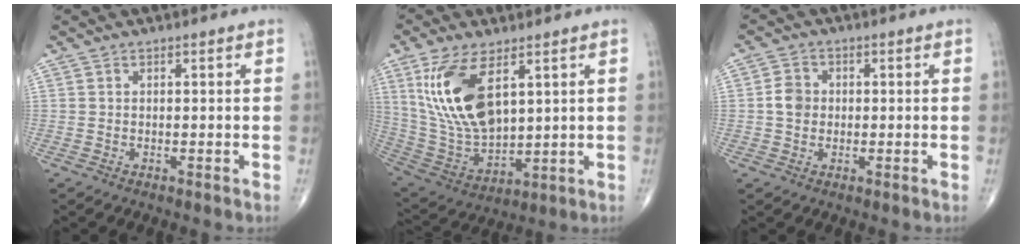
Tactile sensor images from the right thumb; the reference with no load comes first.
{"total": 17.0, "force": [6.4, 8.2, 13.5], "torque": [-0.258, -0.025, 0.139]}
{"total": 3.8, "force": [0.0, 3.3, 2.0], "torque": [-0.026, 0.005, -0.007]}